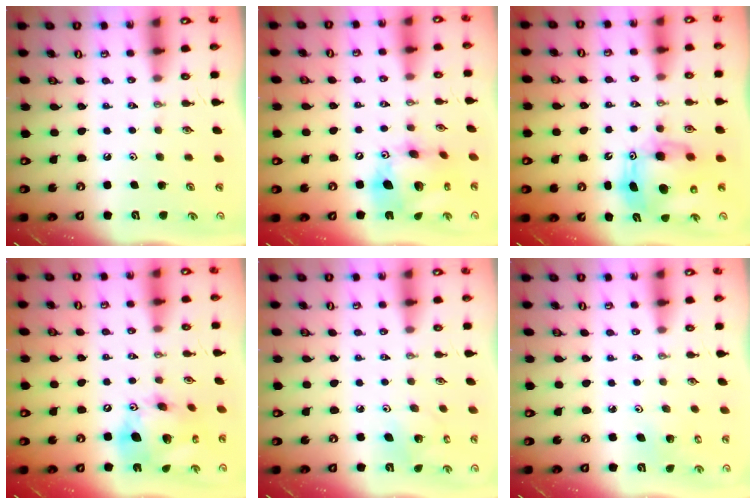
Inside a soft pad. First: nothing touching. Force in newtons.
{"total": 16.3, "press": 16.3, "slide": 1.7}
{"total": 11.7, "press": 11.6, "slide": 1.3}
{"total": 18.0, "press": 17.7, "slide": 3.1}
{"total": 4.8, "press": 4.8, "slide": 0.2}
{"total": 2.8, "press": 2.8, "slide": 0.2}